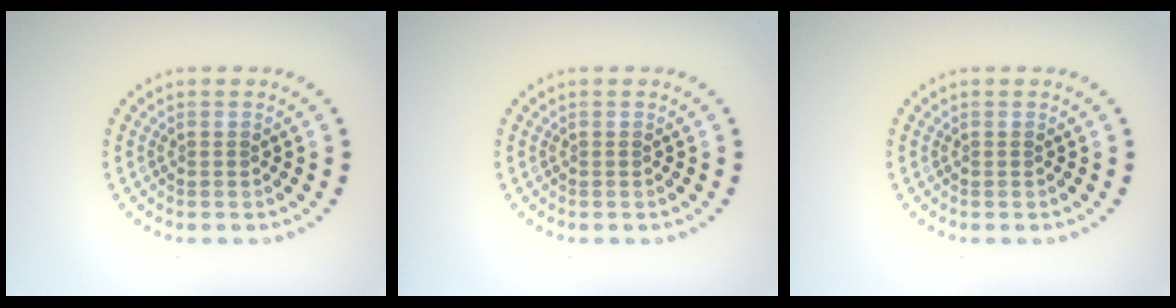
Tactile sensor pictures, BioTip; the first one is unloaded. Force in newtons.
{"total": 0.0}
{"total": 0.0}